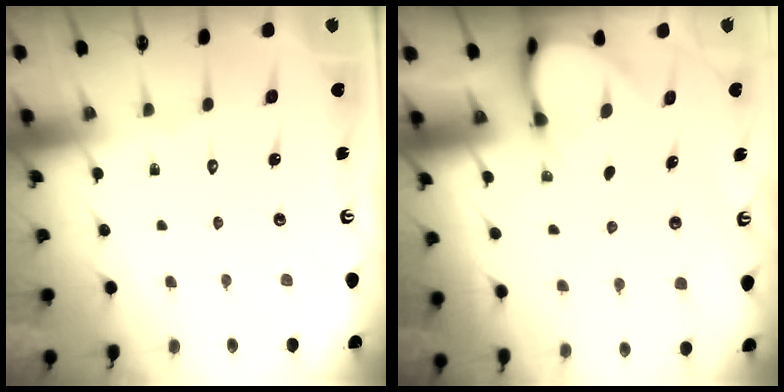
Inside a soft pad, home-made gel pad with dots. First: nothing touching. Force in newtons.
{"total": 4.0, "press": 4.0, "slide": 0.4}